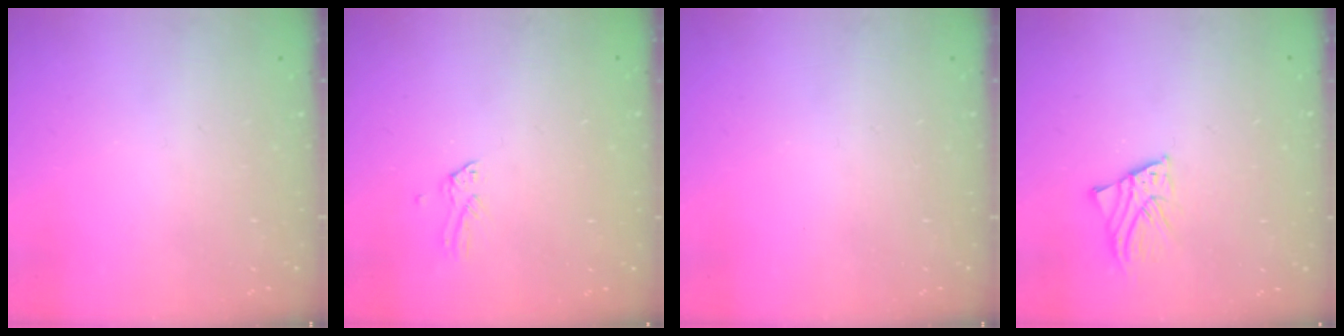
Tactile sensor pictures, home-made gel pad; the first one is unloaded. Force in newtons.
{"total": 0.0}
{"total": 0.0}
{"total": 2.5, "press": 2.5, "slide": 0.3}